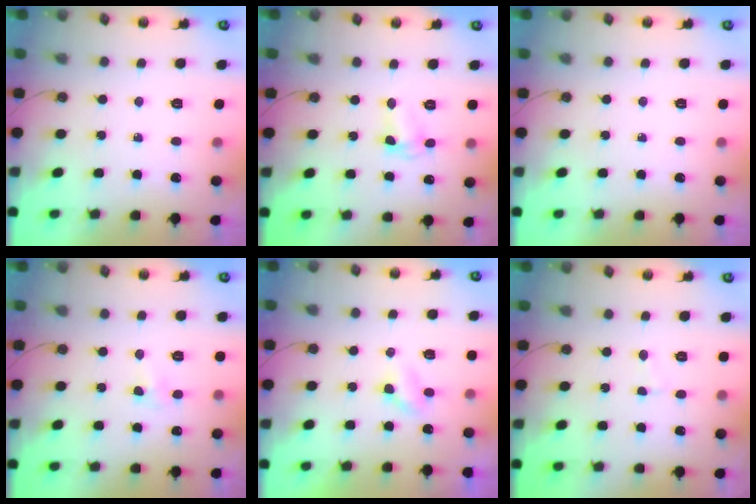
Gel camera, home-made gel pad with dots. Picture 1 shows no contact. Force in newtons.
{"total": 3.7, "press": 3.7, "slide": 0.3}
{"total": 0.0}
{"total": 5.0, "press": 3.6, "slide": 3.5}
{"total": 2.7, "press": 2.6, "slide": 0.4}
{"total": 1.8, "press": 1.8, "slide": 0.1}